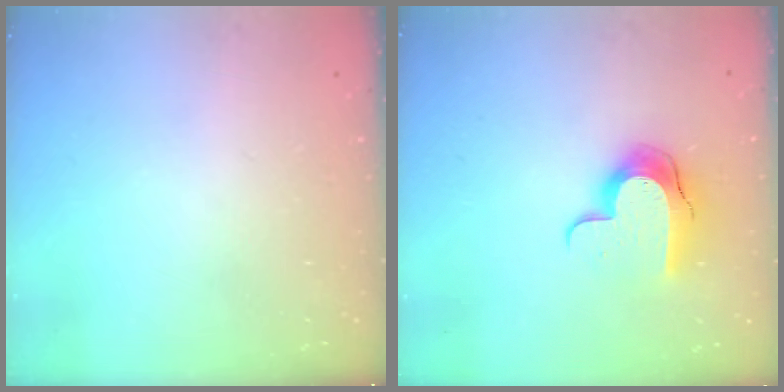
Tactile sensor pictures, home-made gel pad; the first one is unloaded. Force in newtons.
{"total": 10.5, "press": 10.5, "slide": 0.9}